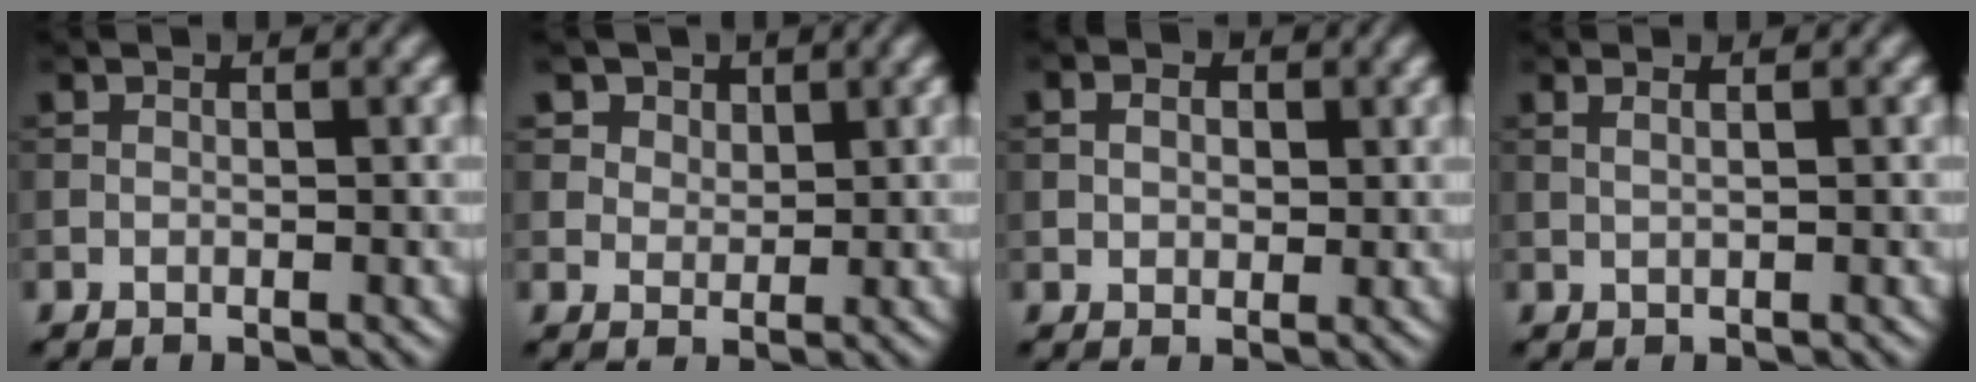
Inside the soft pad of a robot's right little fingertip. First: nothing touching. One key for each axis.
{"total": 5.3, "fx": 3.2, "fy": 3.6, "fz": 2.1, "tx": -0.057, "ty": -0.004, "tz": 0.057}
{"total": 2.8, "fx": 0.8, "fy": 2.2, "fz": 1.6, "tx": -0.032, "ty": 0.004, "tz": 0.003}
{"total": 1.7, "fx": 0.9, "fy": 0.7, "fz": 1.2, "tx": -0.009, "ty": -0.001, "tz": -0.003}